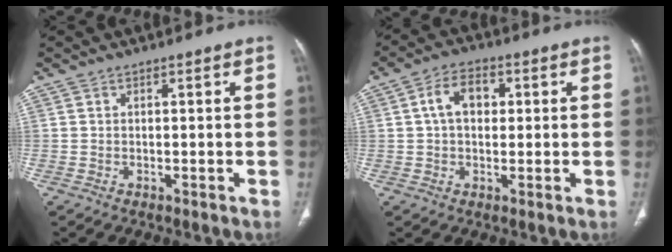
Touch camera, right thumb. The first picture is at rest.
{"total": 6.6, "force": [1.2, 4.4, 4.8], "torque": [-0.072, 0.015, 0.015]}